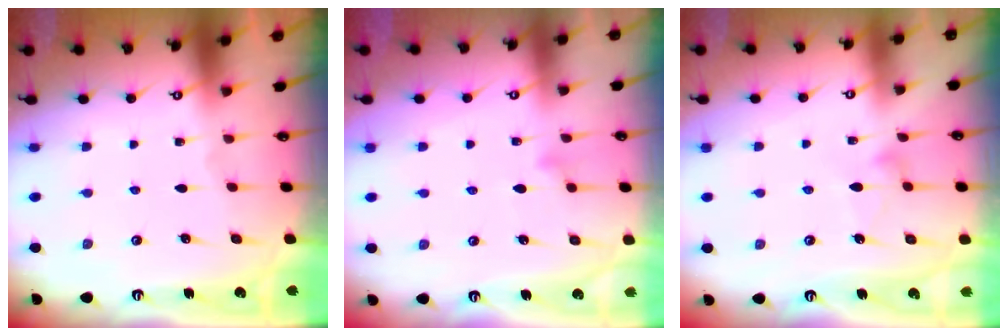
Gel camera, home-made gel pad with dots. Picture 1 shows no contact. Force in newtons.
{"total": 8.6, "press": 8.6, "slide": 0.9}
{"total": 6.4, "press": 6.4, "slide": 0.4}